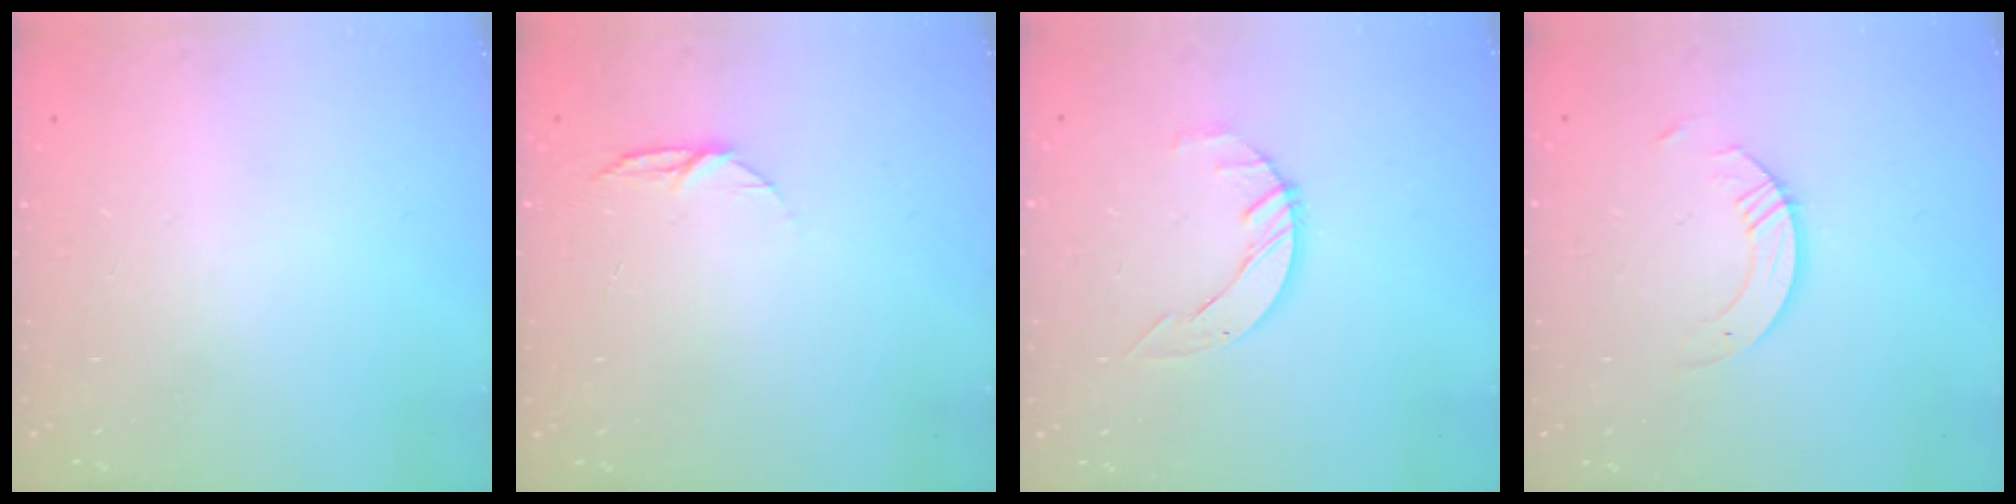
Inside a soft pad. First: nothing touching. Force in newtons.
{"total": 4.8, "press": 4.8, "slide": 0.6}
{"total": 2.7, "press": 2.7, "slide": 0.3}
{"total": 3.4, "press": 3.4, "slide": 0.3}